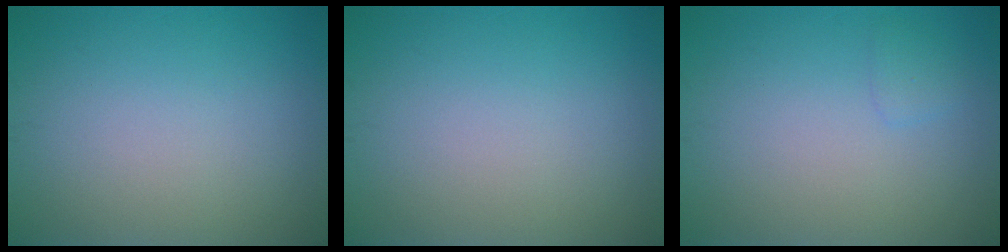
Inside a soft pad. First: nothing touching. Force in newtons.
{"total": 0.0}
{"total": 0.9, "press": 0.8, "slide": 0.1}